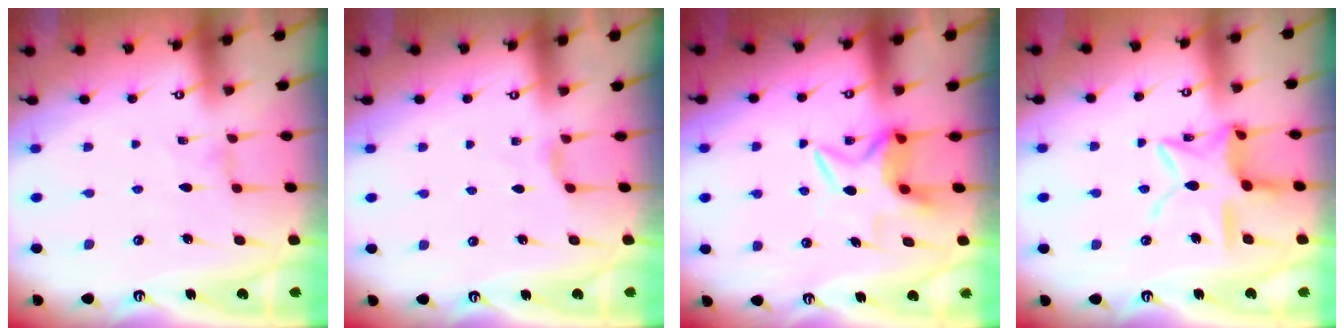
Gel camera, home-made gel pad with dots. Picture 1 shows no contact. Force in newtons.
{"total": 2.9, "press": 2.9, "slide": 0.5}
{"total": 7.5, "press": 7.5, "slide": 0.7}
{"total": 12.8, "press": 12.7, "slide": 1.2}